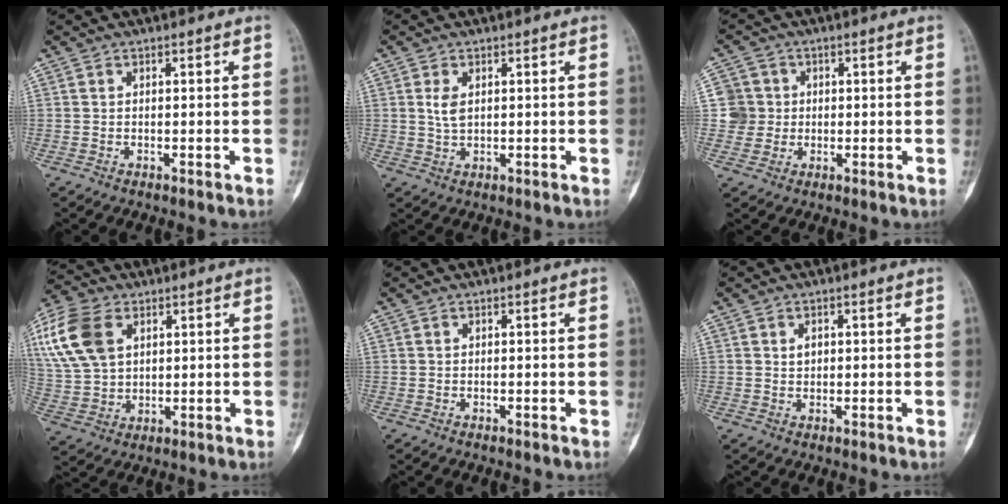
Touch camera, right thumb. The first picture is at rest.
{"total": 2.8, "force": [0.8, 1.7, 2.2], "torque": [-0.037, -0.003, 0.017]}
{"total": 5.0, "force": [0.4, 5.0, 0.1], "torque": [0.034, 0.008, 0.002]}
{"total": 15.6, "force": [5.6, 10.3, 10.2], "torque": [-0.217, -0.003, 0.113]}
{"total": 0.0}
{"total": 1.7, "force": [0.5, 1.3, 1.0], "torque": [-0.008, -0.001, 0.008]}